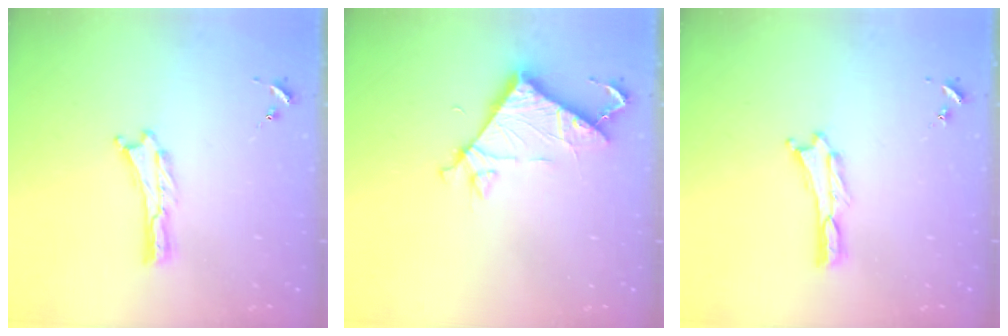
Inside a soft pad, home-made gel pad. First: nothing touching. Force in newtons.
{"total": 7.2, "press": 7.2, "slide": 0.4}
{"total": 0.0}